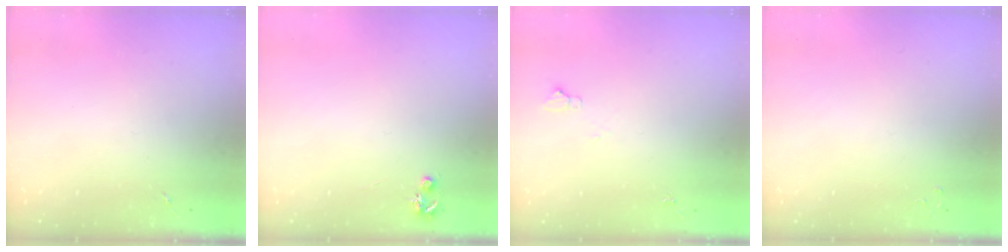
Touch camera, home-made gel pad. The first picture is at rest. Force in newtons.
{"total": 4.7, "press": 4.7, "slide": 0.6}
{"total": 3.8, "press": 3.8, "slide": 0.5}
{"total": 2.2, "press": 2.2, "slide": 0.2}